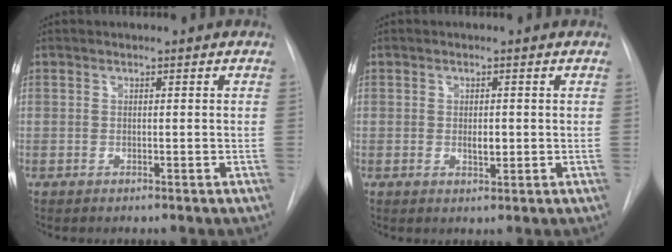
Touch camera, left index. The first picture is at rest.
{"total": 1.8, "force": [-0.1, 0.9, 1.6], "torque": [-0.027, -0.003, 0.000]}